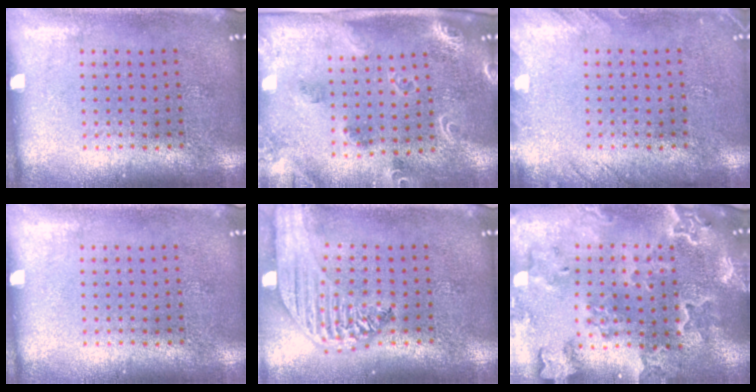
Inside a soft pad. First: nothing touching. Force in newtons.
{"total": 1.7, "press": 1.7, "slide": 0.3}
{"total": 1.4, "press": 1.4, "slide": 0.1}
{"total": 0.0}
{"total": 2.8, "press": 2.2, "slide": 1.6}
{"total": 2.4, "press": 2.3, "slide": 0.7}